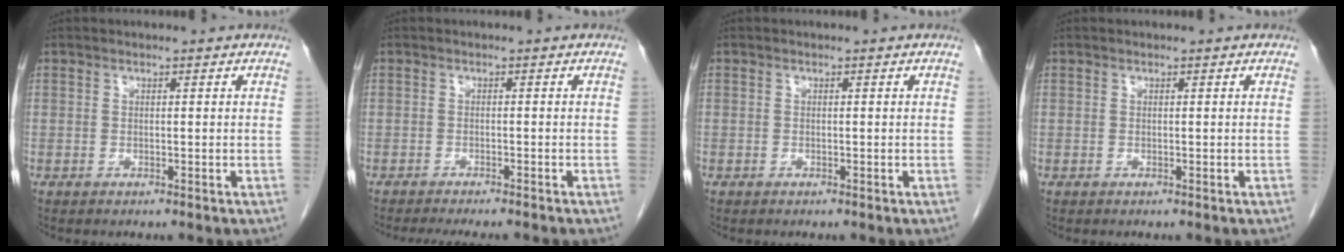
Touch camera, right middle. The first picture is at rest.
{"total": 8.1, "force": [-7.1, 1.2, 3.6], "torque": [-0.049, -0.015, -0.094]}
{"total": 0.0}
{"total": 0.0}